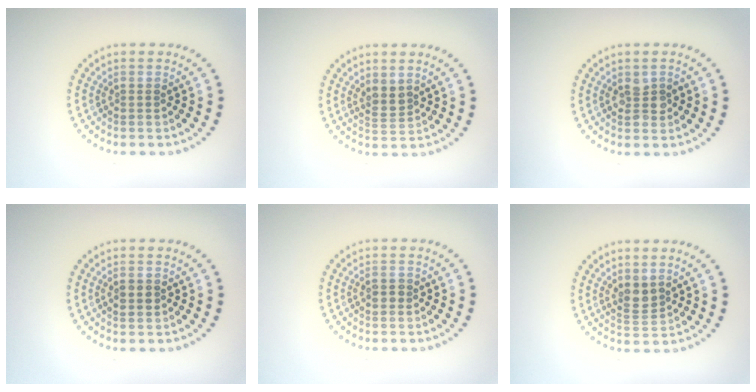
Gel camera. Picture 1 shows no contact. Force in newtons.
{"total": 1.8, "press": 1.5, "slide": 0.9}
{"total": 2.0, "press": 2.0, "slide": 0.2}
{"total": 1.4, "press": 1.4, "slide": 0.1}
{"total": 1.2, "press": 1.2, "slide": 0.1}
{"total": 2.1, "press": 1.7, "slide": 1.2}